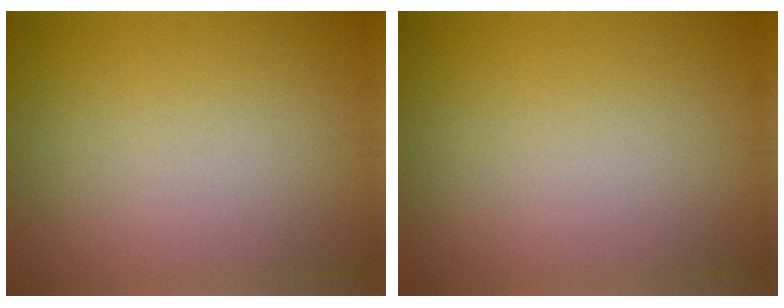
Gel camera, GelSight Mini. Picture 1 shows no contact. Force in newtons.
{"total": 0.0}